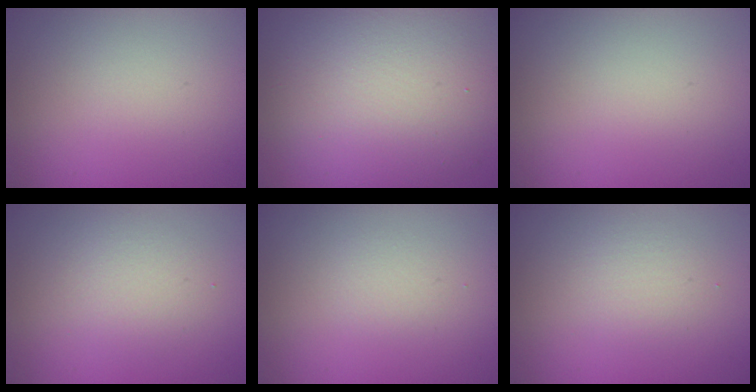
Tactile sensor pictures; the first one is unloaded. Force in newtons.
{"total": 11.5, "press": 11.5, "slide": 0.6}
{"total": 0.0}
{"total": 2.3, "press": 2.3, "slide": 0.1}
{"total": 0.9, "press": 0.9, "slide": 0.2}
{"total": 1.7, "press": 1.7, "slide": 0.1}